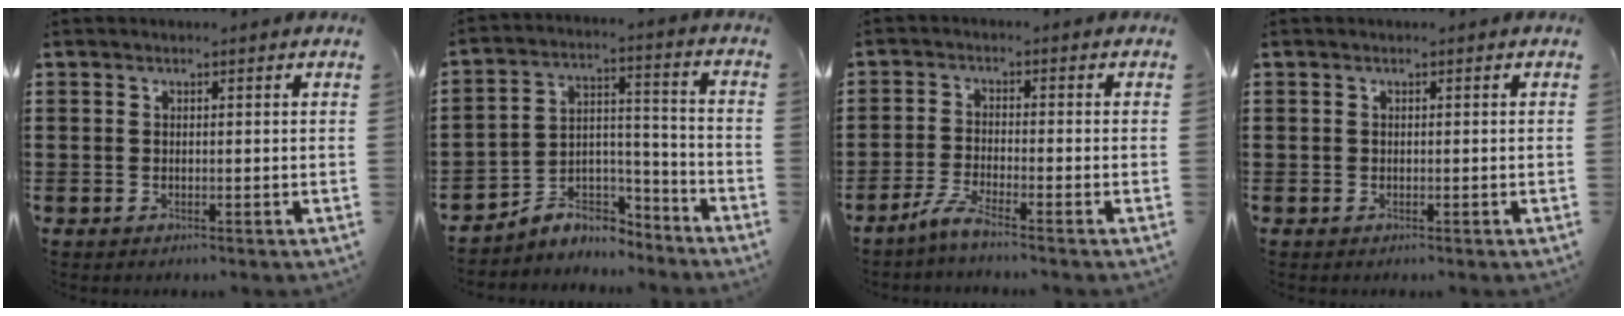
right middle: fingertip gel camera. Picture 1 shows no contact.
{"total": 5.4, "force": [-4.7, 2.5, 0.9], "torque": [-0.017, 0.009, -0.094]}
{"total": 3.6, "force": [-3.0, 0.0, 2.1], "torque": [-0.057, -0.007, -0.062]}
{"total": 0.0}